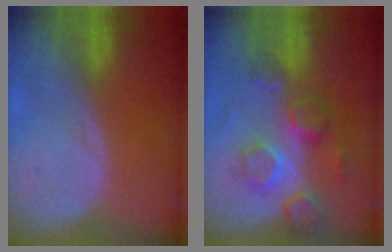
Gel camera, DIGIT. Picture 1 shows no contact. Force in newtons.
{"total": 8.9, "press": 7.7, "slide": 4.5}